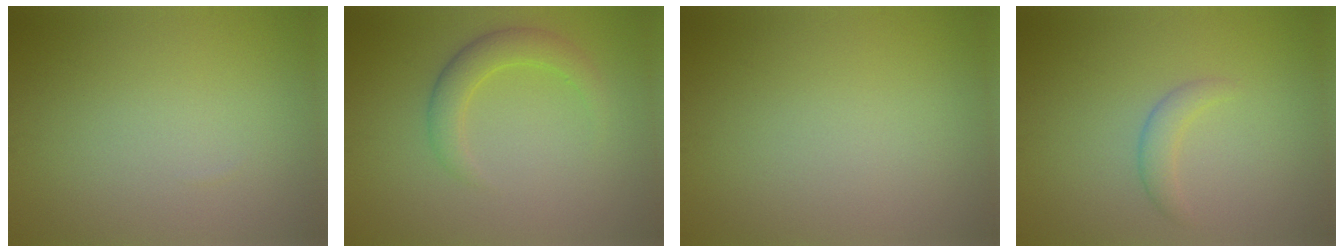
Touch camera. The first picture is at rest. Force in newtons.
{"total": 3.0, "press": 3.0, "slide": 0.1}
{"total": 0.0}
{"total": 1.6, "press": 1.6, "slide": 0.2}